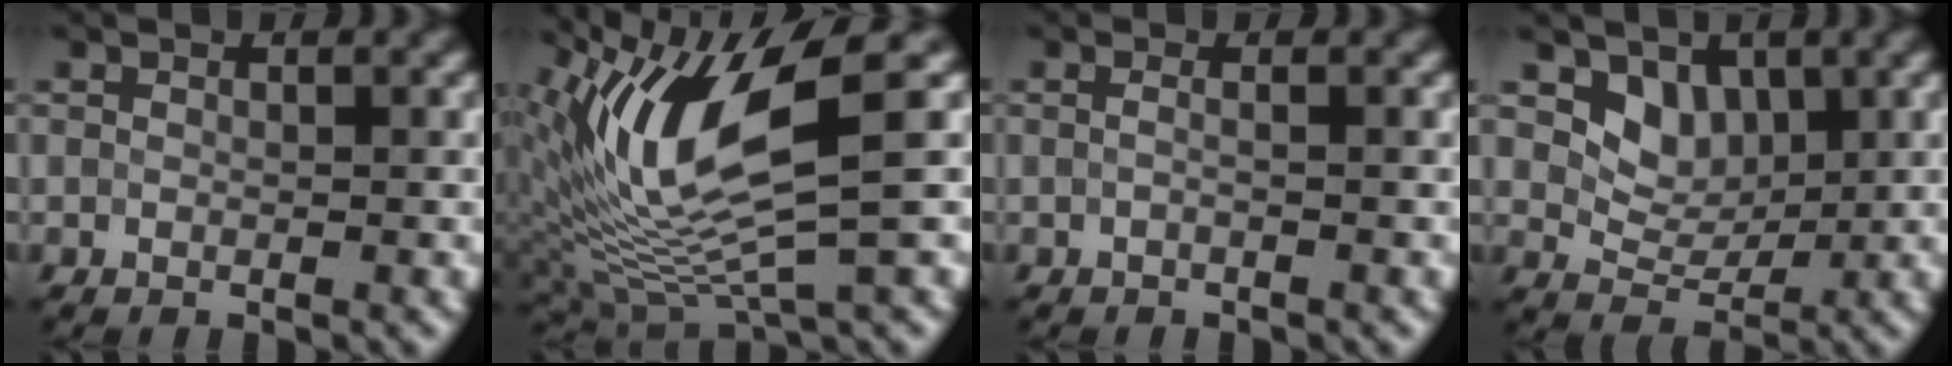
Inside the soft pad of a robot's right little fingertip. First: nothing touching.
{"total": 9.6, "force": [3.4, 2.4, 8.7], "torque": [-0.184, -0.006, 0.070]}
{"total": 0.7, "force": [-0.1, 0.0, 0.7], "torque": [-0.017, -0.007, -0.009]}
{"total": 3.2, "force": [1.6, 2.3, 1.6], "torque": [-0.030, -0.006, 0.024]}